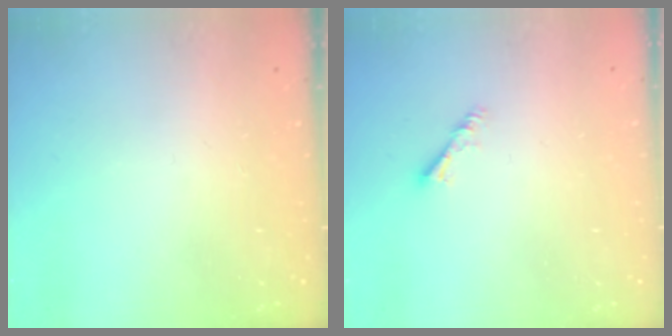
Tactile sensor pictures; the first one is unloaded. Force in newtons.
{"total": 3.0, "press": 2.9, "slide": 0.6}